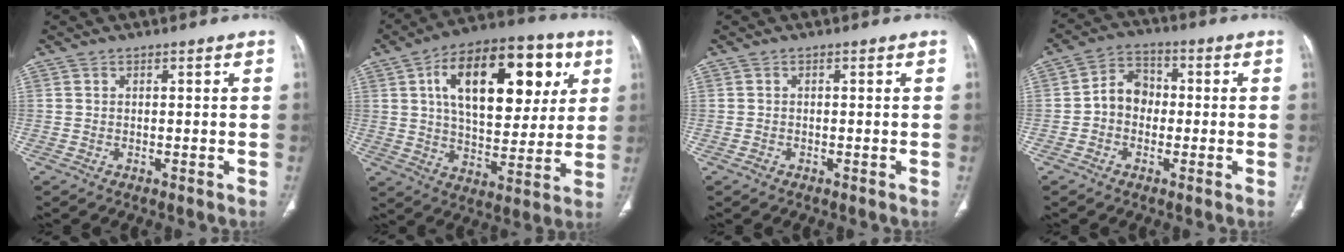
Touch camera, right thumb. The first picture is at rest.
{"total": 25.1, "force": [8.1, 13.2, 19.8], "torque": [-0.269, 0.000, 0.124]}
{"total": 0.6, "force": [-0.4, 0.4, 0.1], "torque": [-0.003, 0.001, -0.009]}
{"total": 6.7, "force": [-0.7, 5.5, 3.7], "torque": [-0.041, 0.026, -0.028]}